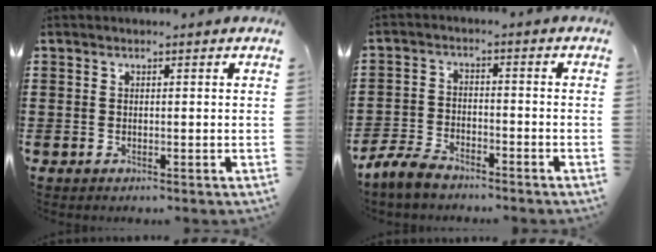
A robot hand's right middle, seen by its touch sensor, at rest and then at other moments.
{"total": 4.6, "force": [-4.2, 1.3, 1.6], "torque": [-0.055, -0.003, -0.091]}